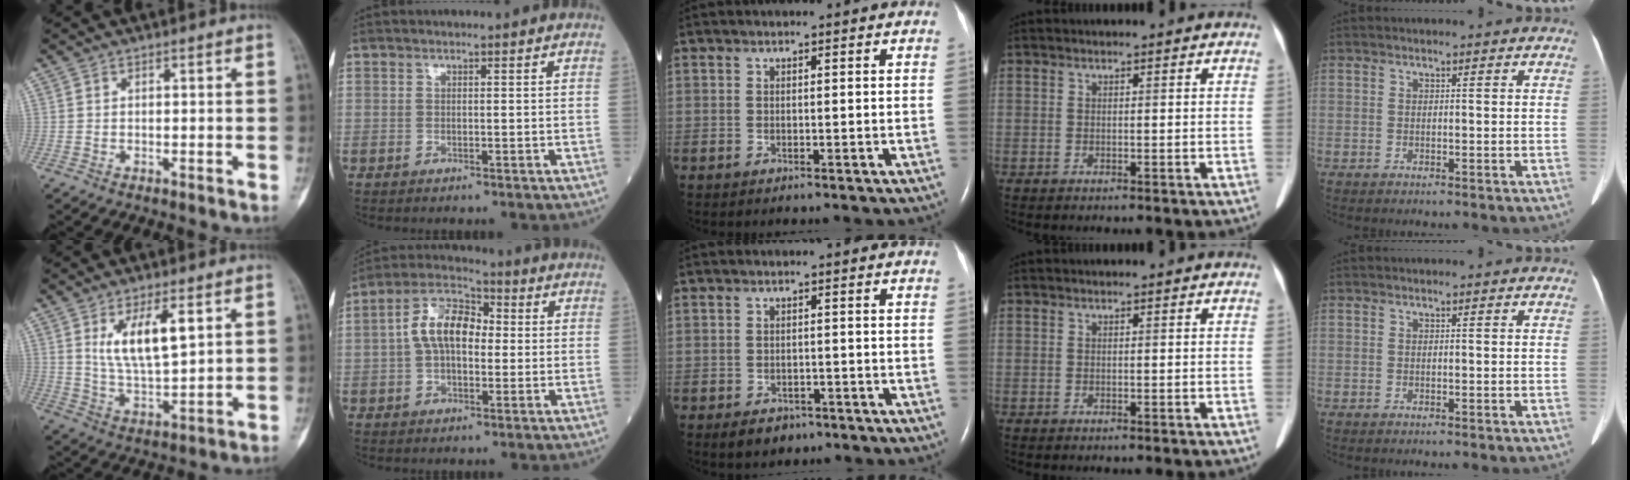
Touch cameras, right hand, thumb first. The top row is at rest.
{"thumb": {"total": 10.3, "force": [3.8, 3.8, 8.8], "torque": [-0.147, -0.024, 0.081]}, "index": {"total": 9.3, "force": [0.5, 5.0, 7.8], "torque": [-0.158, 0.034, 0.003]}, "middle": {"total": 3.5, "force": [-2.3, 2.4, 1.2], "torque": [-0.021, 0.002, -0.025]}}